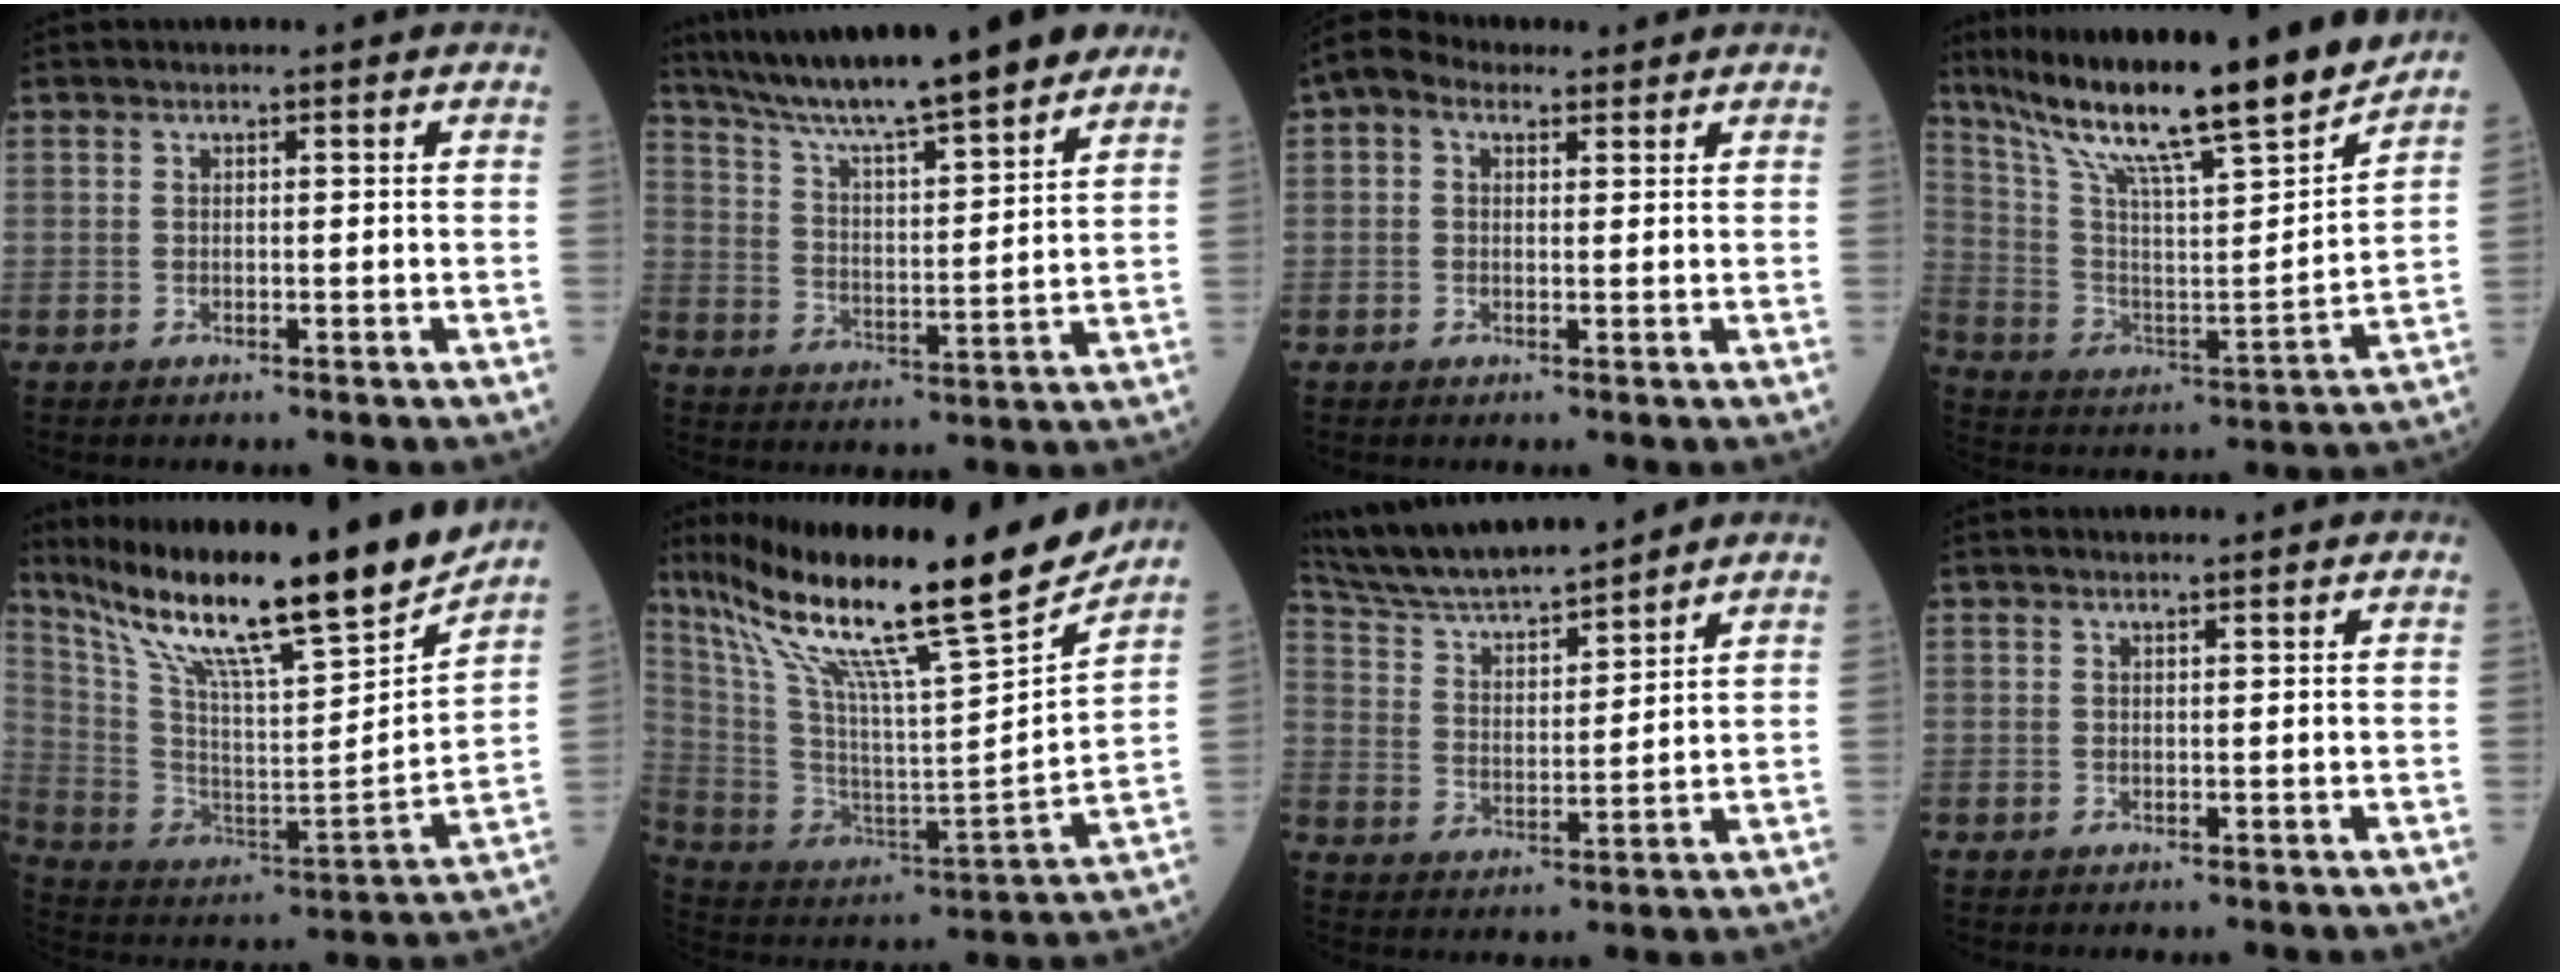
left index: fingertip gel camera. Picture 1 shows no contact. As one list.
[{"total": 18.9, "force": [16.0, 0.7, 10.1], "torque": [-0.165, 0.014, 0.254]}, {"total": 4.3, "force": [2.5, 2.7, 2.2], "torque": [-0.051, 0.036, 0.047]}, {"total": 23.4, "force": [19.2, 0.1, 13.3], "torque": [-0.227, -0.015, 0.316]}, {"total": 25.3, "force": [20.1, 1.3, 15.3], "torque": [-0.273, -0.022, 0.333]}, {"total": 26.9, "force": [20.0, 1.5, 17.9], "torque": [-0.314, -0.003, 0.335]}, {"total": 14.1, "force": [13.0, 1.1, 5.3], "torque": [-0.102, 0.014, 0.235]}, {"total": 0.8, "force": [0.8, 0.0, 0.4], "torque": [-0.009, 0.005, 0.014]}]